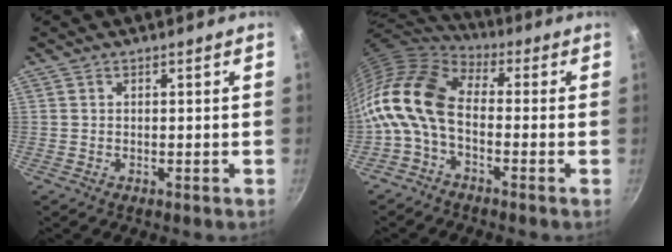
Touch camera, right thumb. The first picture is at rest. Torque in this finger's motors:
{"motor_torque": [1.71, 3.29, 1.36, -1.41, 0.66]}